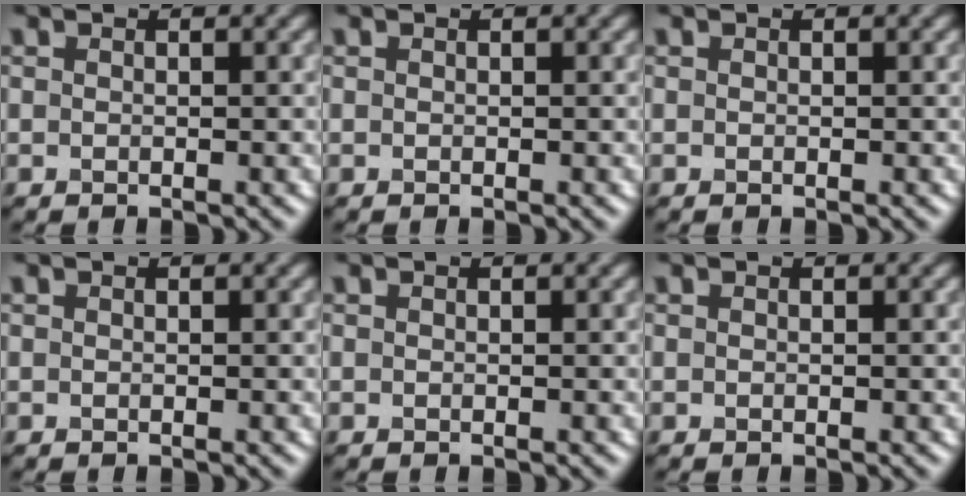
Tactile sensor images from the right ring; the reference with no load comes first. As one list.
[{"total": 0.0}, {"total": 0.0}, {"total": 0.0}, {"total": 0.0}, {"total": 0.0}]